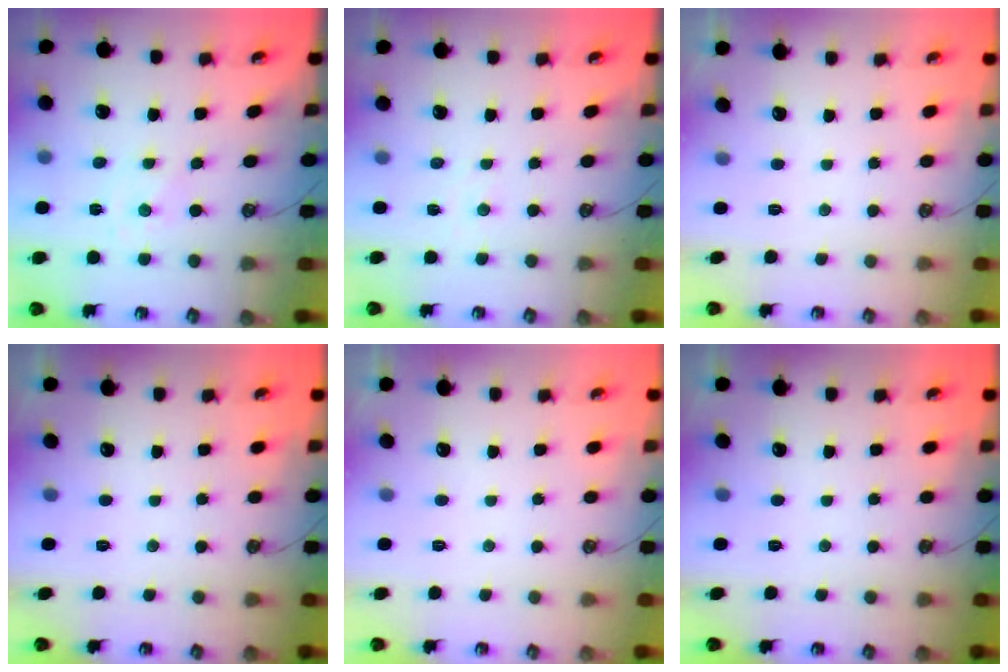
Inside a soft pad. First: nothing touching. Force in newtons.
{"total": 3.1, "press": 3.1, "slide": 0.5}
{"total": 0.0}
{"total": 0.0}
{"total": 0.0}
{"total": 0.0}